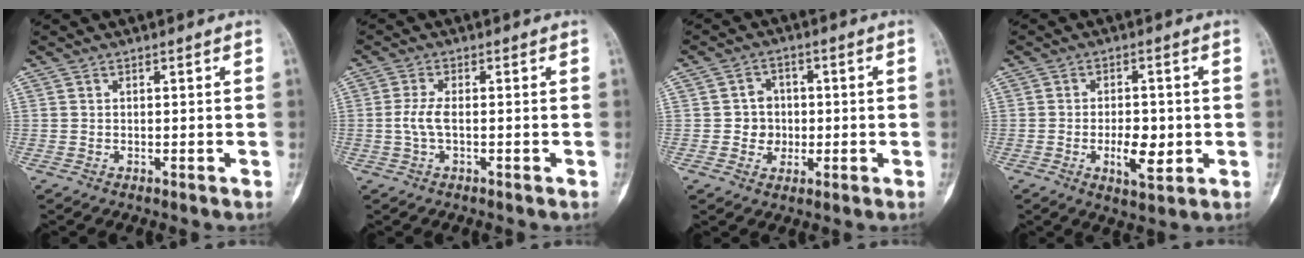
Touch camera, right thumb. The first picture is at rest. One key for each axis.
{"total": 3.4, "fx": -0.4, "fy": 1.1, "fz": 3.2, "tx": -0.081, "ty": 0.000, "tz": -0.010}
{"total": 5.1, "fx": -0.4, "fy": 4.8, "fz": 1.8, "tx": 0.002, "ty": 0.010, "tz": -0.011}
{"total": 6.9, "fx": -1.3, "fy": 3.3, "fz": 5.9, "tx": -0.084, "ty": -0.003, "tz": -0.016}